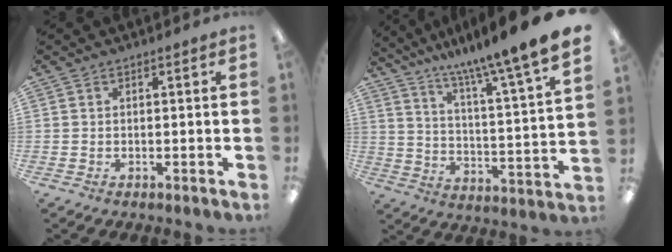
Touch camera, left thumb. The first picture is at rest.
{"total": 12.0, "force": [10.9, -1.3, 4.9], "torque": [-0.096, -0.105, 0.174]}